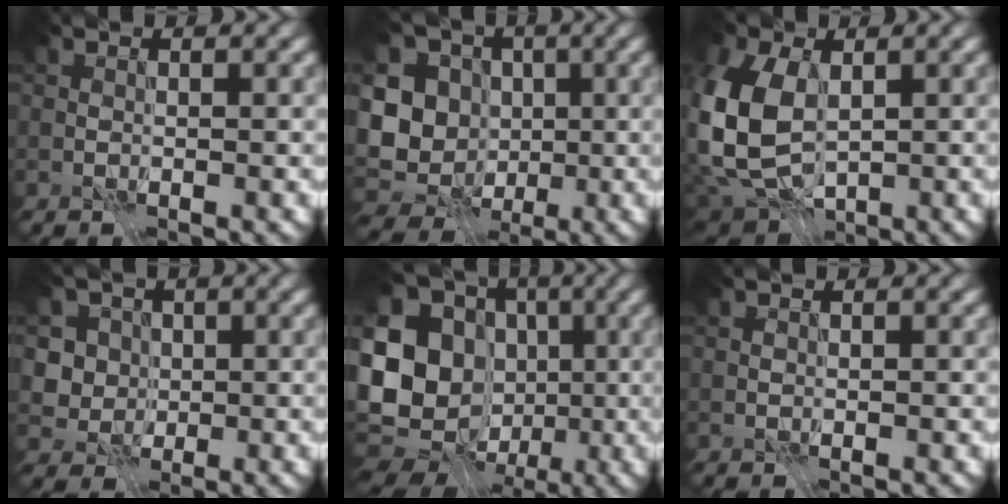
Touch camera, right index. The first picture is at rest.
{"total": 11.1, "force": [-0.1, 9.9, 5.0], "torque": [-0.114, -0.011, -0.016]}
{"total": 11.2, "force": [0.6, 7.8, 8.0], "torque": [-0.205, -0.017, 0.010]}
{"total": 5.5, "force": [1.8, 4.9, 1.8], "torque": [-0.022, 0.004, 0.022]}
{"total": 16.8, "force": [-2.8, 14.3, 8.4], "torque": [-0.203, 0.005, -0.048]}
{"total": 0.0}